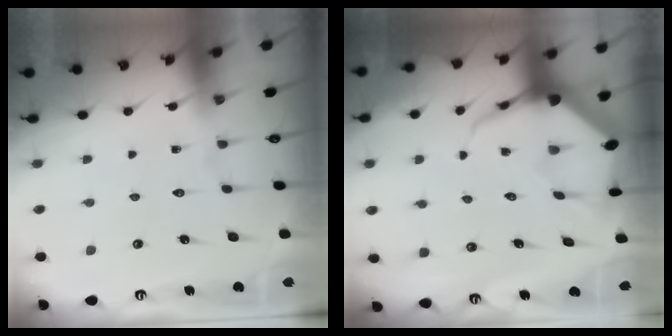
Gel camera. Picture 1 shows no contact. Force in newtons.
{"total": 6.1, "press": 6.1, "slide": 0.5}